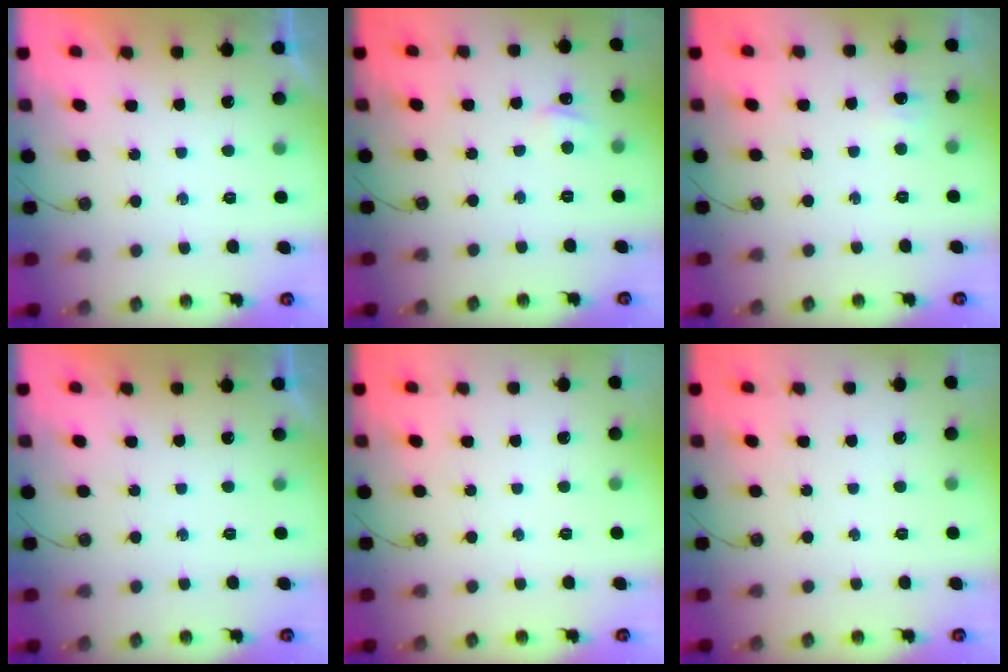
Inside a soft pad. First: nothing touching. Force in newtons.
{"total": 1.6, "press": 1.5, "slide": 0.2}
{"total": 3.5, "press": 3.4, "slide": 0.8}
{"total": 0.0}
{"total": 0.0}
{"total": 0.0}